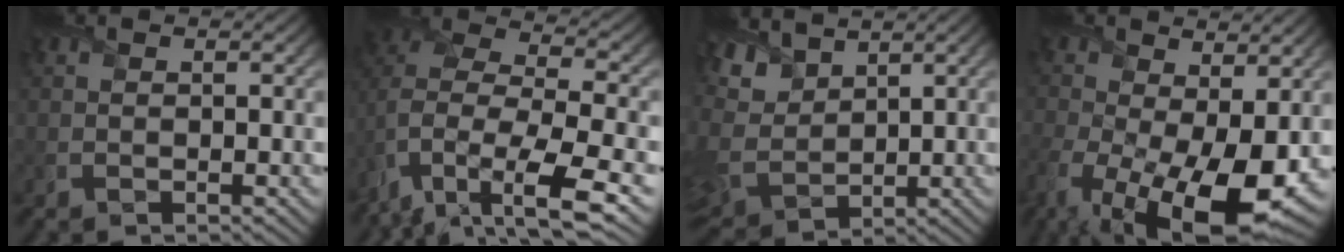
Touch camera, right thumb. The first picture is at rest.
{"total": 13.7, "force": [-5.9, 6.8, 10.3], "torque": [-0.243, -0.026, -0.066]}
{"total": 7.8, "force": [5.1, 4.0, 4.5], "torque": [-0.139, 0.017, 0.094]}
{"total": 15.8, "force": [-5.0, 7.8, 12.8], "torque": [-0.254, -0.056, -0.061]}